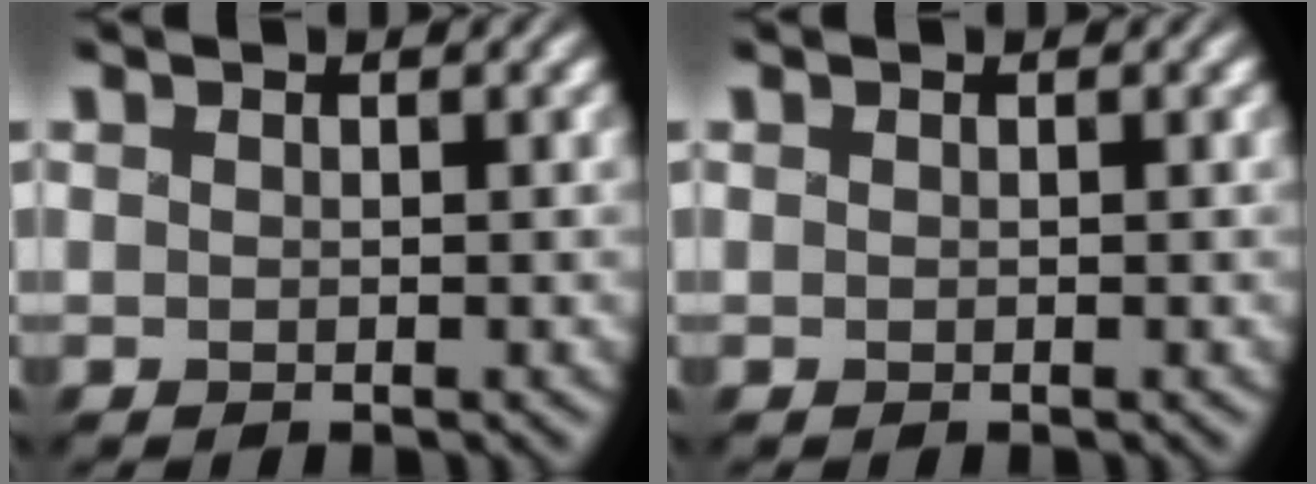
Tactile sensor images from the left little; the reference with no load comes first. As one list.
[{"total": 0.0}]